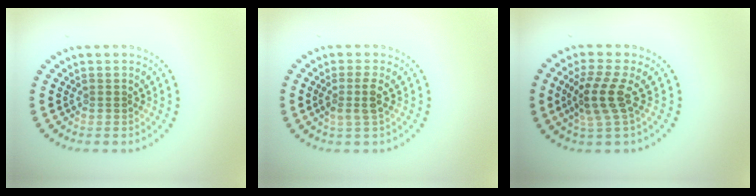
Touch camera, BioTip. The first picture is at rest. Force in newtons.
{"total": 2.0, "press": 1.6, "slide": 1.1}
{"total": 3.5, "press": 2.9, "slide": 2.0}